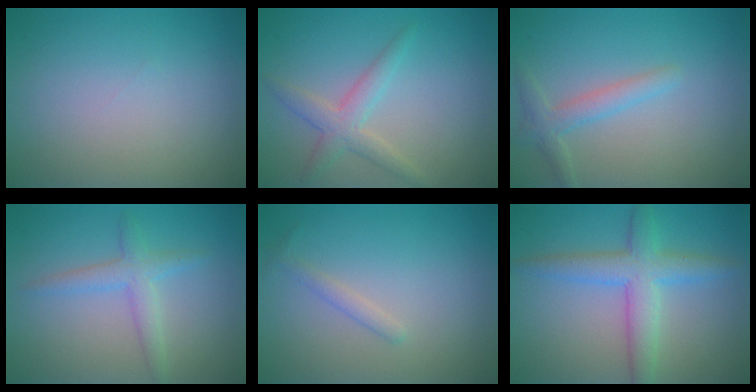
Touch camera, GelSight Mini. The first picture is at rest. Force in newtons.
{"total": 2.7, "press": 2.7, "slide": 0.0}
{"total": 2.2, "press": 2.2, "slide": 0.2}
{"total": 2.4, "press": 2.4, "slide": 0.2}
{"total": 1.1, "press": 1.1, "slide": 0.1}
{"total": 4.7, "press": 4.7, "slide": 0.1}